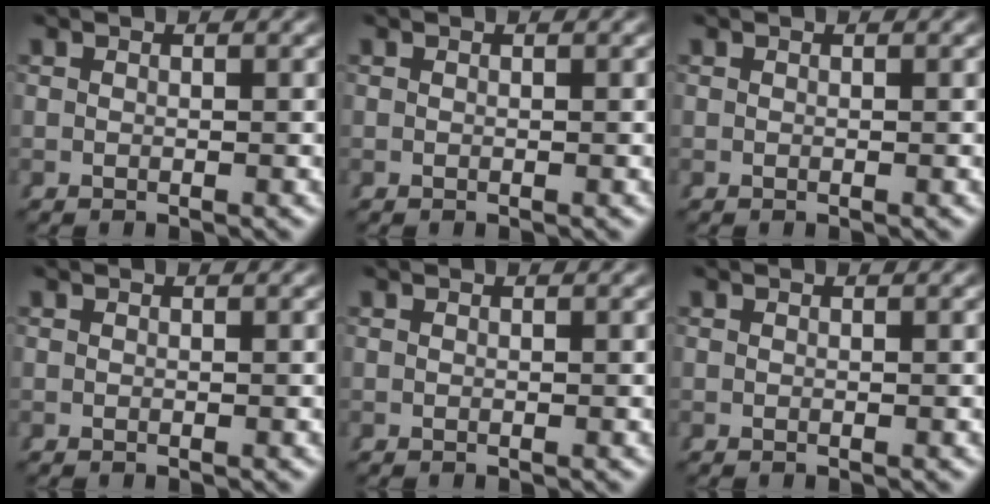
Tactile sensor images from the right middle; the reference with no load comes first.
{"total": 0.0}
{"total": 0.0}
{"total": 0.0}
{"total": 0.0}
{"total": 0.0}